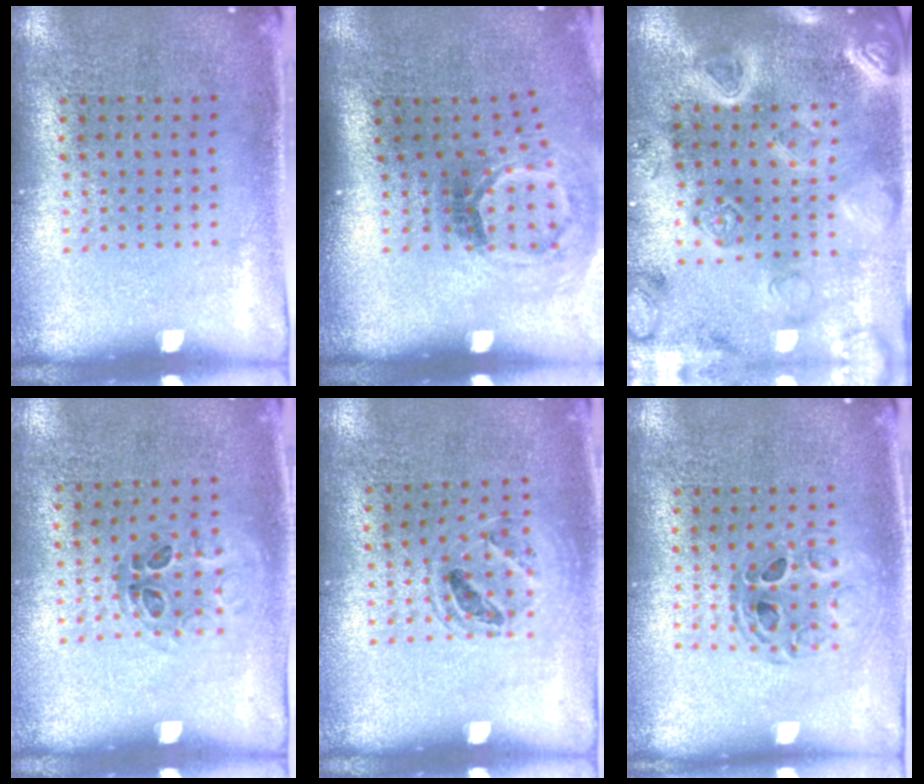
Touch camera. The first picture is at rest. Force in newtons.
{"total": 1.9, "press": 1.2, "slide": 1.5}
{"total": 4.1, "press": 3.7, "slide": 1.7}
{"total": 1.1, "press": 0.7, "slide": 0.8}
{"total": 1.0, "press": 1.0, "slide": 0.2}
{"total": 0.8, "press": 0.7, "slide": 0.1}